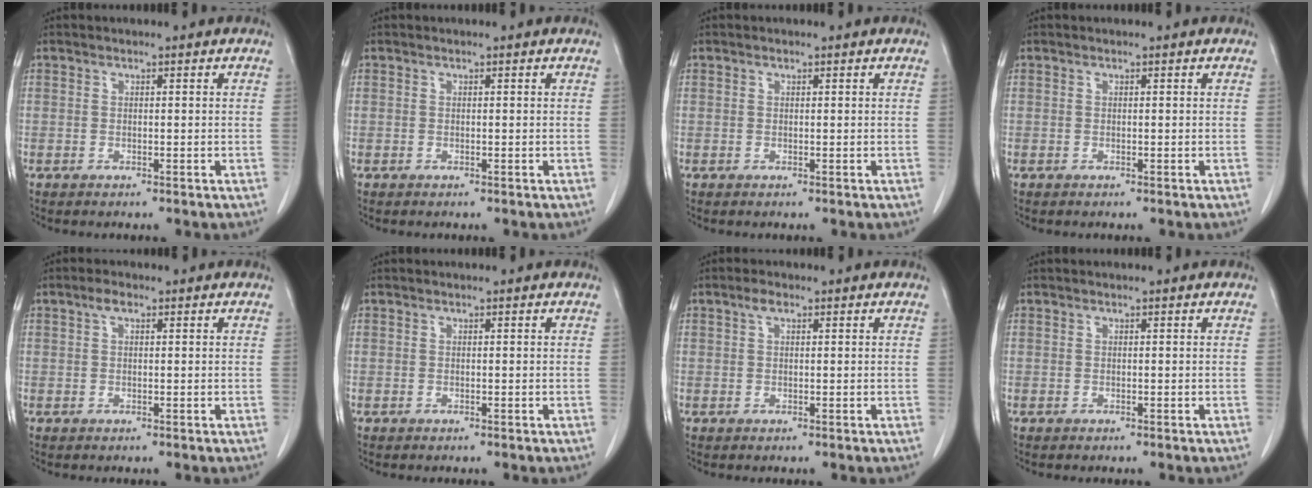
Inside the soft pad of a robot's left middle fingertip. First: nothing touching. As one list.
[{"total": 0.0}, {"total": 0.0}, {"total": 0.0}, {"total": 1.6, "force": [0.8, 0.7, 1.2], "torque": [-0.026, 0.009, 0.015]}, {"total": 0.0}, {"total": 1.5, "force": [0.8, 0.7, 1.1], "torque": [-0.024, 0.009, 0.014]}, {"total": 0.0}]